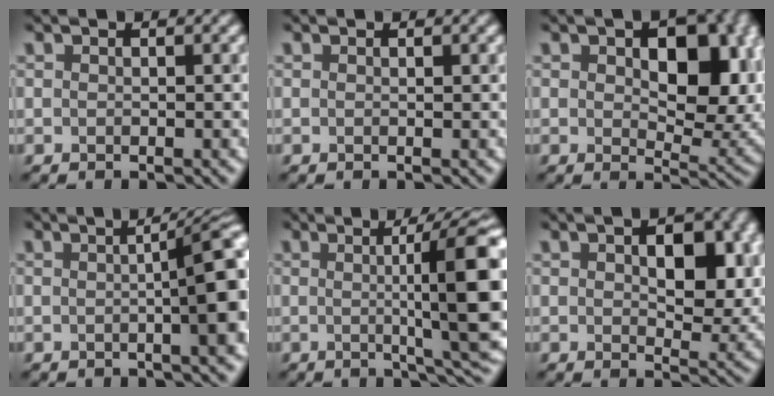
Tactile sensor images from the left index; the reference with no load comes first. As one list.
[{"total": 0.0}, {"total": 10.0, "force": [1.5, 5.6, 8.2], "torque": [-0.111, -0.007, 0.026]}, {"total": 7.1, "force": [-0.2, 1.6, 6.9], "torque": [-0.069, 0.007, 0.002]}, {"total": 12.0, "force": [0.7, 2.4, 11.8], "torque": [-0.137, 0.003, 0.013]}, {"total": 6.5, "force": [1.1, 3.5, 5.3], "torque": [-0.068, -0.006, 0.021]}]